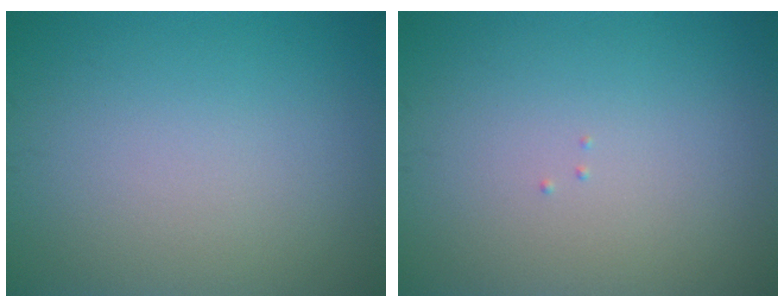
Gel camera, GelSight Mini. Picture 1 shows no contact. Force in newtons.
{"total": 0.0}